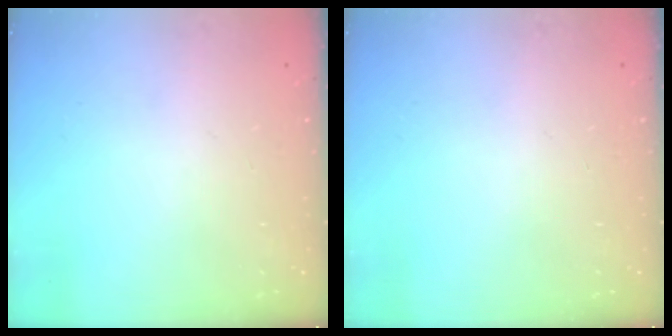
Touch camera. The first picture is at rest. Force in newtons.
{"total": 0.0}